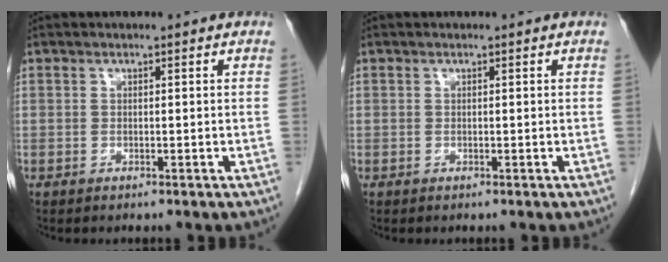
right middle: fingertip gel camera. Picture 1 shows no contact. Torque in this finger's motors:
{"motor_torque": [0.00, 0.00, -0.12, -0.07]}